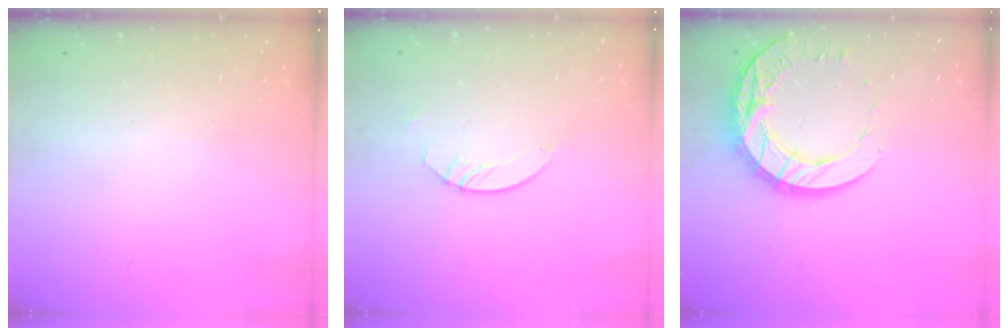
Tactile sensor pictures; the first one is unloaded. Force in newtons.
{"total": 3.0, "press": 3.0, "slide": 0.3}
{"total": 17.2, "press": 17.1, "slide": 1.5}